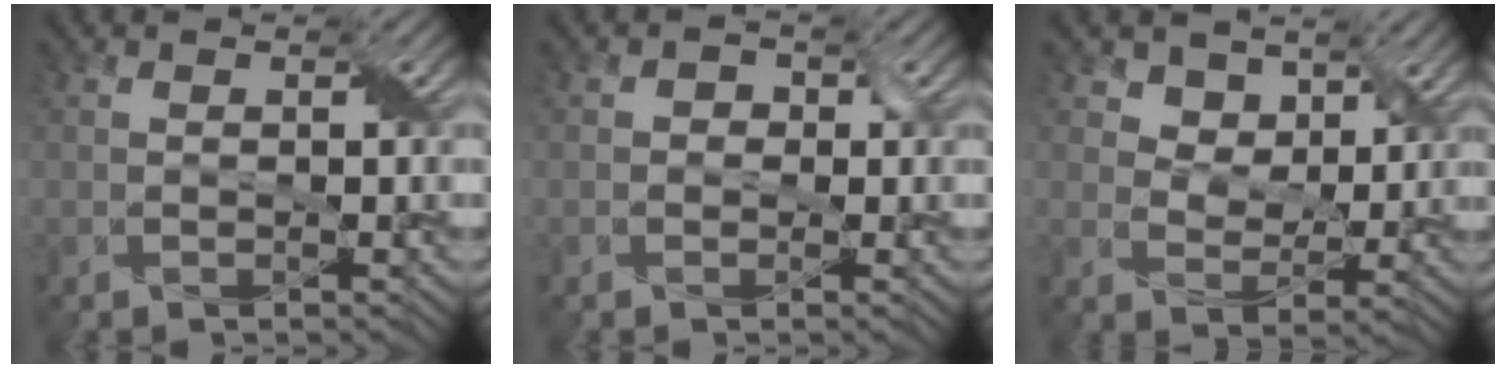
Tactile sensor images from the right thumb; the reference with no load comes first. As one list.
[{"total": 1.5, "force": [-0.1, 1.4, 0.5], "torque": [-0.004, 0.001, -0.005]}, {"total": 5.1, "force": [3.3, 3.4, 1.8], "torque": [-0.050, -0.021, 0.062]}]